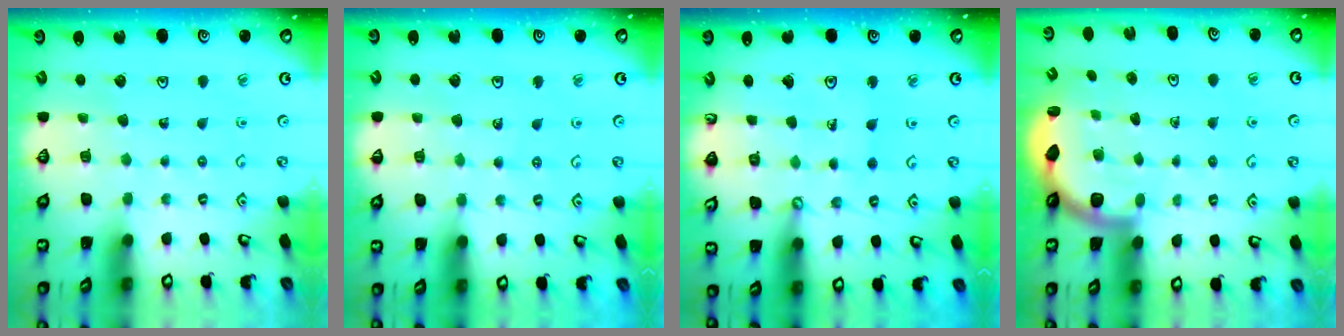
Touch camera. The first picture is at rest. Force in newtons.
{"total": 3.9, "press": 3.5, "slide": 1.8}
{"total": 10.5, "press": 10.4, "slide": 1.3}
{"total": 2.6, "press": 2.6, "slide": 0.7}